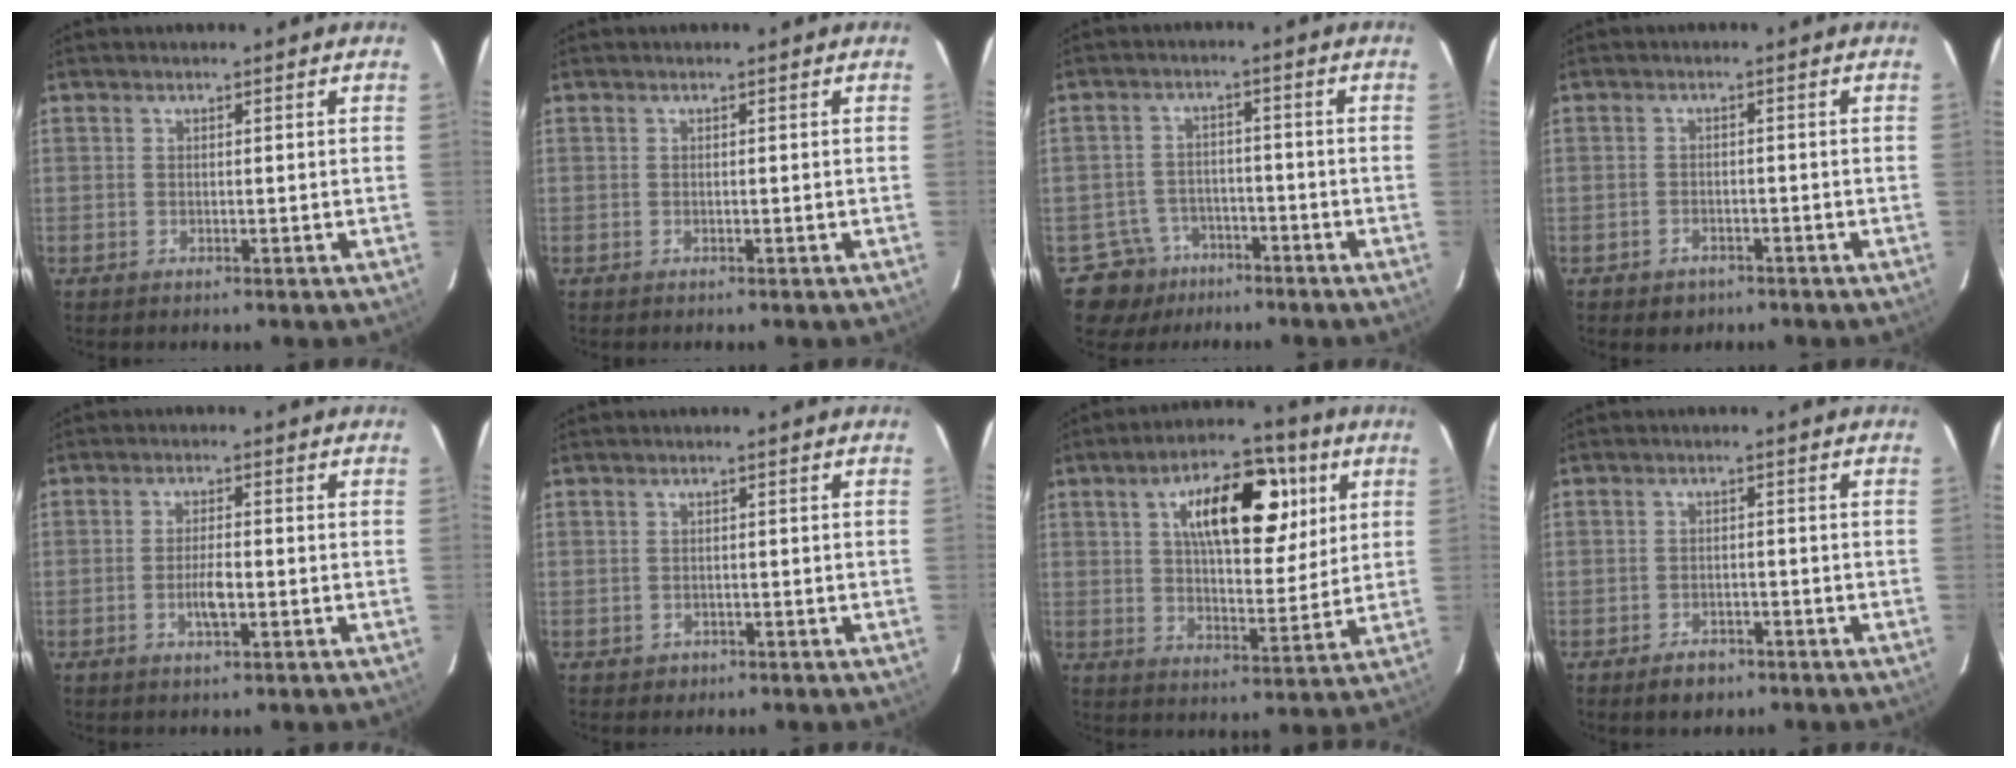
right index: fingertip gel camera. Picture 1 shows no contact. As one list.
[{"total": 0.0}, {"total": 6.7, "force": [-4.1, 5.3, -0.3], "torque": [0.008, 0.014, -0.061]}, {"total": 2.5, "force": [-1.5, 1.9, 0.6], "torque": [-0.011, 0.006, -0.013]}, {"total": 3.5, "force": [-1.0, 0.7, 3.3], "torque": [-0.064, 0.000, -0.017]}, {"total": 1.3, "force": [-0.6, 1.1, 0.1], "torque": [-0.001, 0.004, -0.006]}, {"total": 15.3, "force": [5.7, 5.8, 12.9], "torque": [-0.202, 0.027, 0.090]}, {"total": 3.4, "force": [-2.2, 2.2, 1.3], "torque": [-0.020, 0.003, -0.028]}]